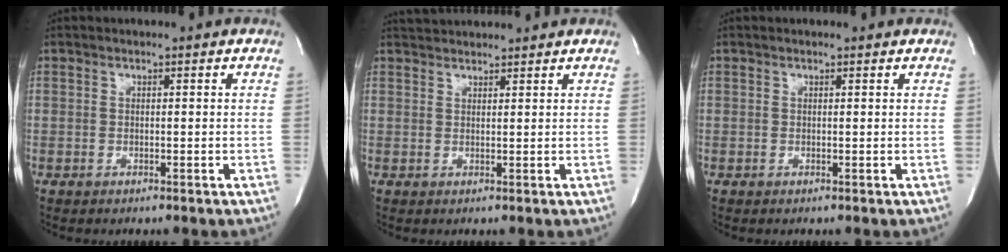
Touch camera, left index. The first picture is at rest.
{"total": 4.4, "force": [4.4, 0.5, 0.7], "torque": [-0.015, 0.032, 0.068]}
{"total": 0.6, "force": [0.6, 0.2, 0.2], "torque": [-0.009, 0.004, 0.006]}